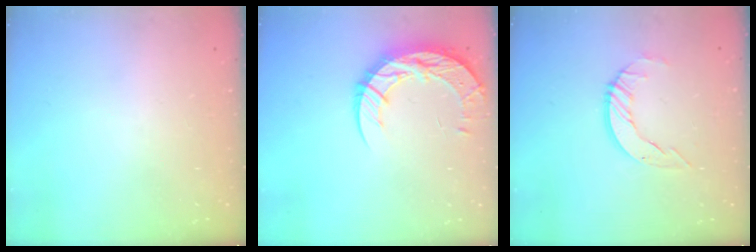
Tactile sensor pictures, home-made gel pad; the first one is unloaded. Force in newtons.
{"total": 13.9, "press": 13.8, "slide": 1.0}
{"total": 4.5, "press": 4.5, "slide": 0.4}